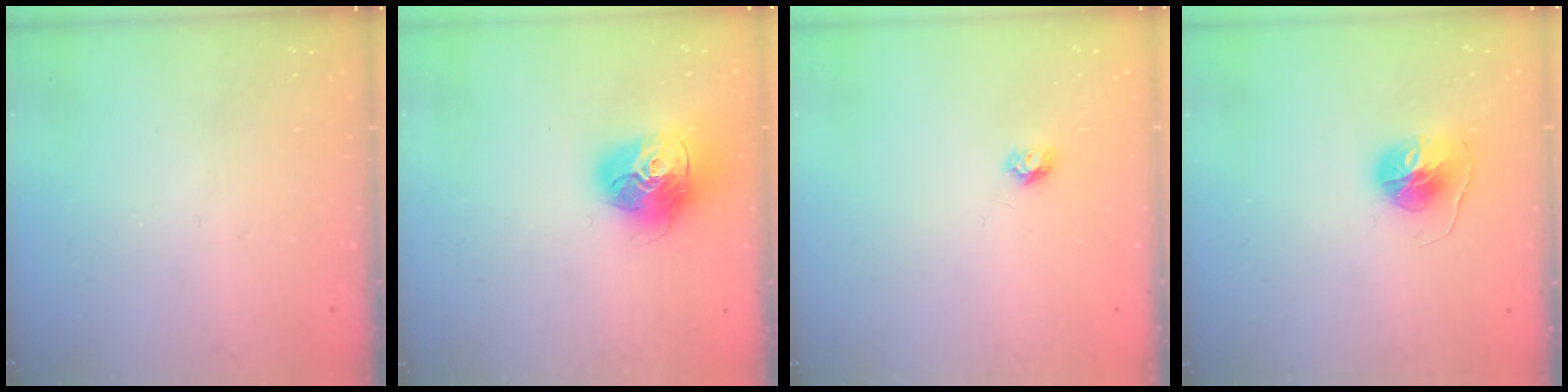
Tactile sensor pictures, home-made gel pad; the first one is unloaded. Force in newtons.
{"total": 16.1, "press": 16.0, "slide": 1.6}
{"total": 4.2, "press": 4.2, "slide": 0.4}
{"total": 7.7, "press": 7.6, "slide": 0.6}